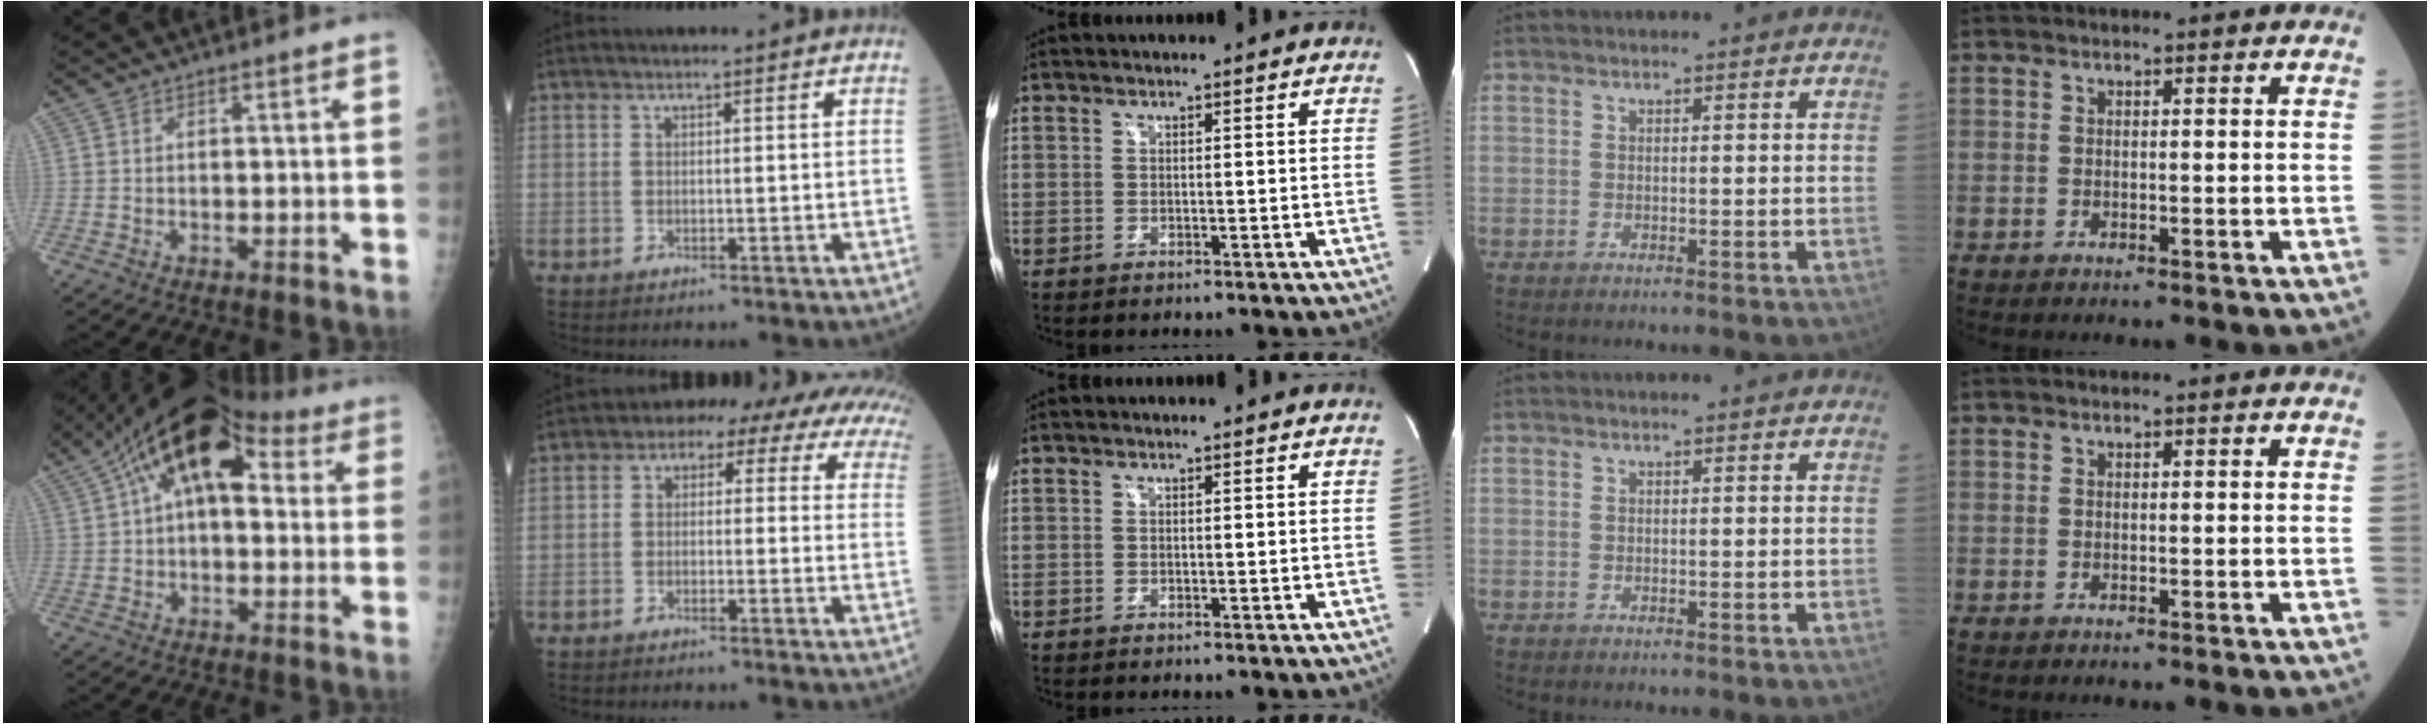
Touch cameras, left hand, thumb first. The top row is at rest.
{"thumb": {"total": 17.8, "force": [6.3, 9.9, 13.4], "torque": [-0.192, 0.040, 0.092]}, "index": {"total": 10.8, "force": [6.0, 5.1, 7.4], "torque": [-0.081, 0.052, 0.046]}}